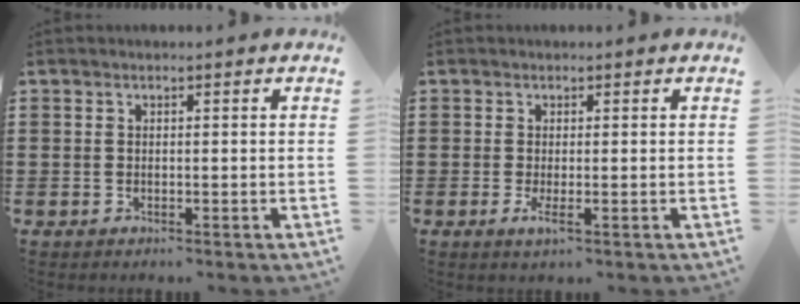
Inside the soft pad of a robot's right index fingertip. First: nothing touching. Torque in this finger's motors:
{"motor_torque": [0.02, 0.03, 0.08, 0.05]}